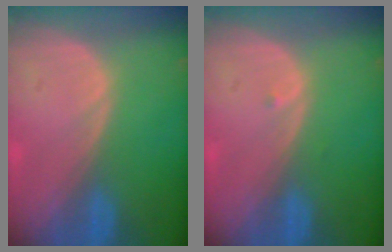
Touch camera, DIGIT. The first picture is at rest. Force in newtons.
{"total": 0.5, "press": 0.4, "slide": 0.3}